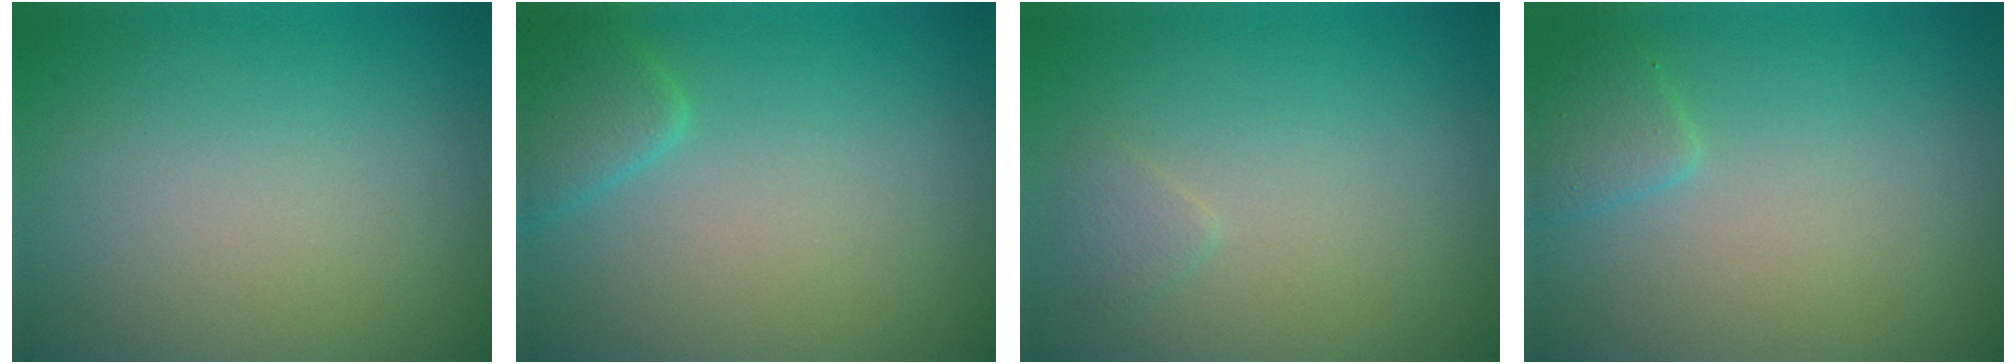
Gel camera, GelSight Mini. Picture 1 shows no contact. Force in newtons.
{"total": 2.3, "press": 2.3, "slide": 0.2}
{"total": 0.8, "press": 0.8, "slide": 0.1}
{"total": 1.5, "press": 1.5, "slide": 0.1}